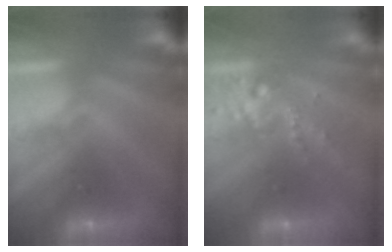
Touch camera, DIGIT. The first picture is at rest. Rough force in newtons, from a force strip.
{"total": 2.6}